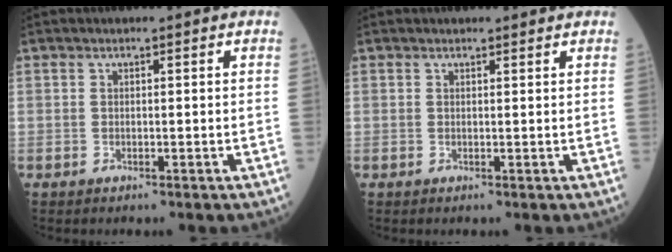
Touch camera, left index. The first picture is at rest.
{"total": 1.4, "force": [1.3, 0.4, 0.3], "torque": [-0.009, 0.004, 0.013]}